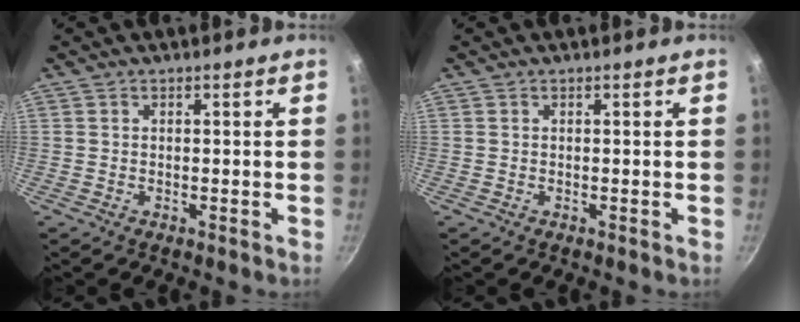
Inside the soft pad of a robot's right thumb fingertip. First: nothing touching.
{"total": 0.0}